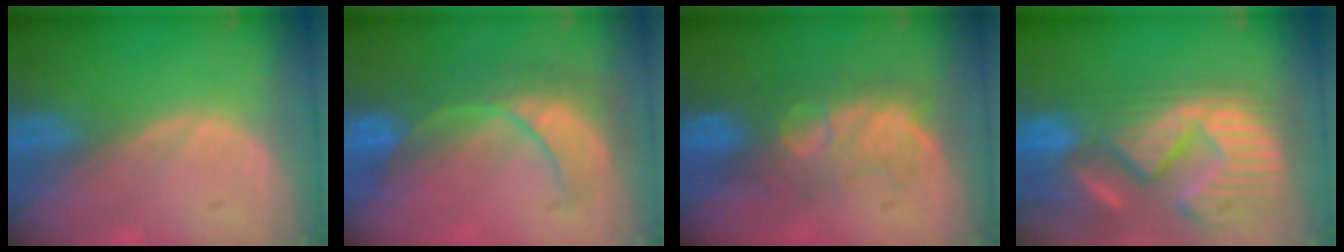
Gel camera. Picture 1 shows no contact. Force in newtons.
{"total": 8.1, "press": 8.0, "slide": 1.0}
{"total": 8.1, "press": 7.9, "slide": 1.7}
{"total": 15.4, "press": 12.7, "slide": 8.7}